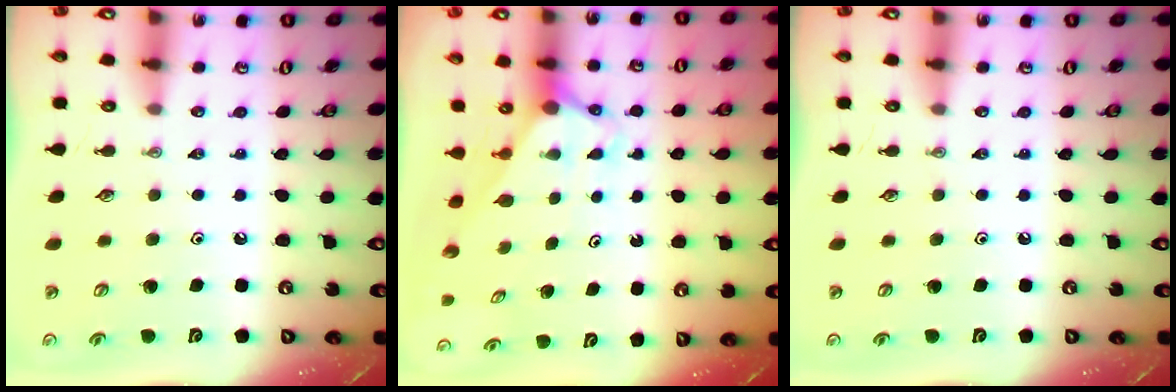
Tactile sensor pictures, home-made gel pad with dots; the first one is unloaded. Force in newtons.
{"total": 2.8, "press": 2.8, "slide": 0.0}
{"total": 0.0}